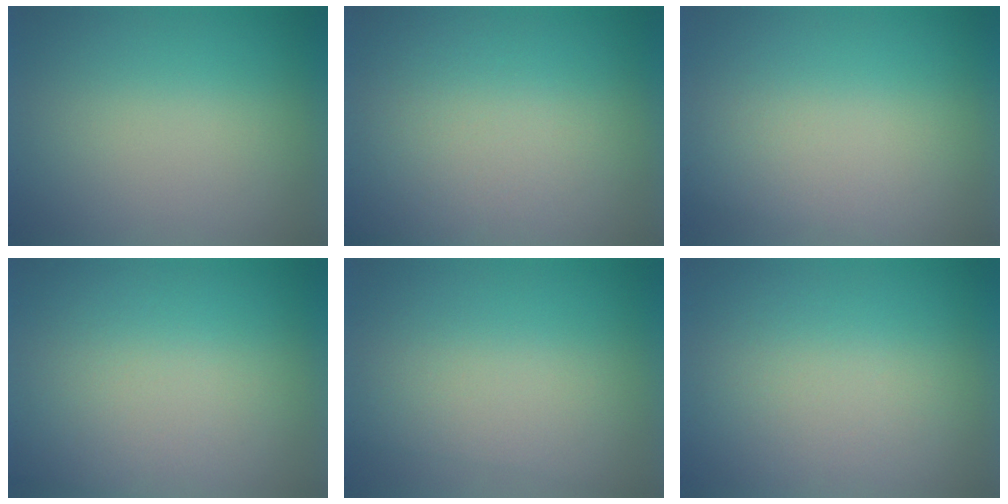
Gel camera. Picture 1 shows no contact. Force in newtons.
{"total": 3.5}
{"total": 1.0}
{"total": 2.9}
{"total": 2.0}
{"total": 4.1}